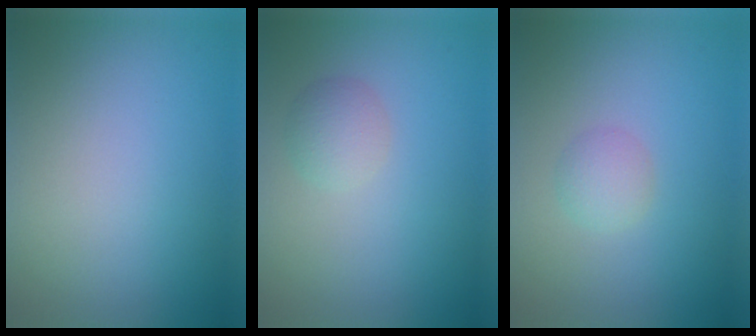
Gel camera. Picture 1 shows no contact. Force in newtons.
{"total": 2.0, "press": 2.0, "slide": 0.1}
{"total": 1.6, "press": 1.6, "slide": 0.1}